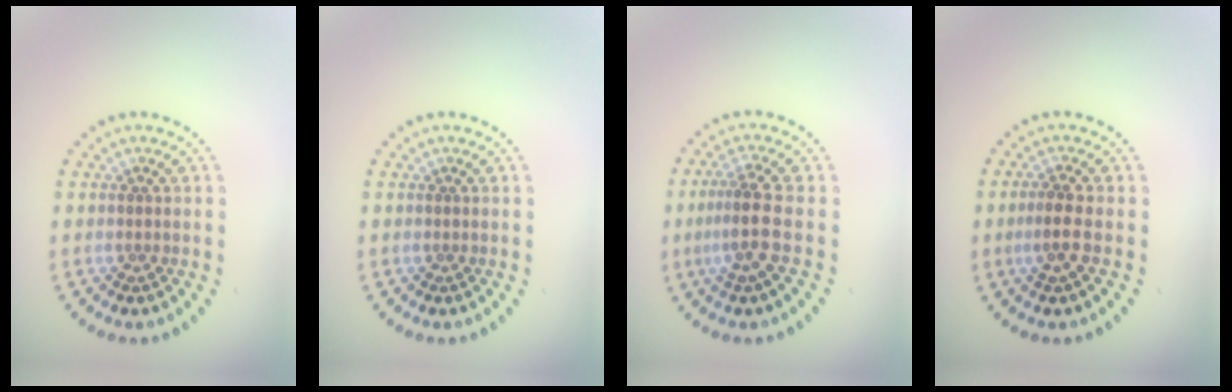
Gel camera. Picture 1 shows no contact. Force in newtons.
{"total": 0.0}
{"total": 2.9, "press": 2.5, "slide": 1.6}
{"total": 2.0, "press": 1.8, "slide": 0.7}